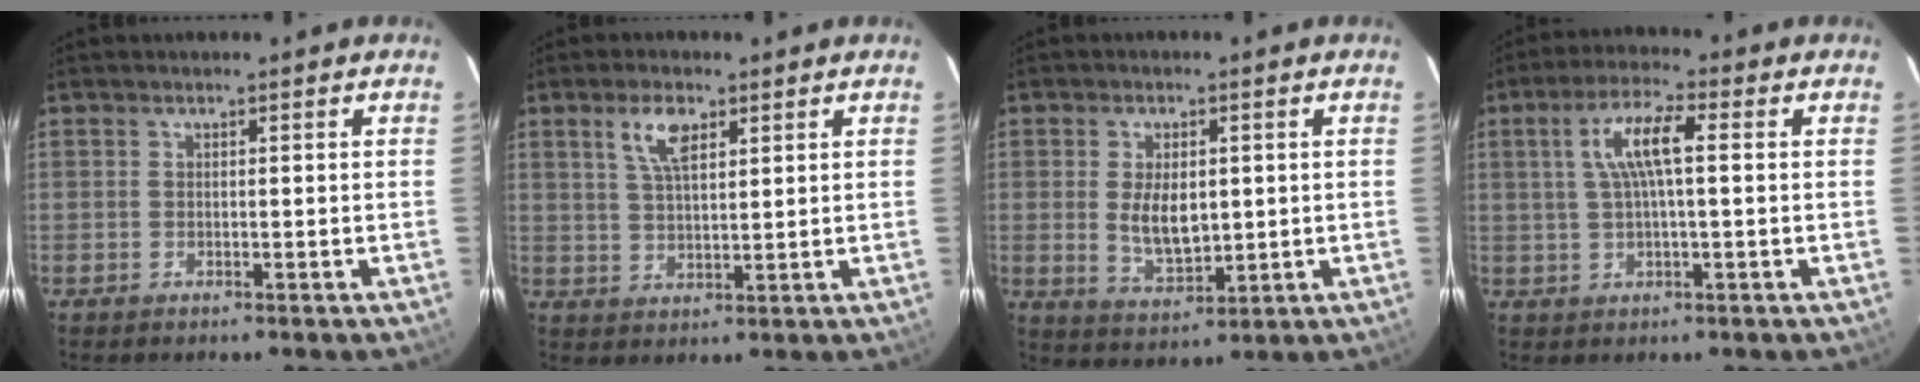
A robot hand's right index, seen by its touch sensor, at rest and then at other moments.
{"total": 5.7, "force": [3.1, 2.4, 4.2], "torque": [-0.079, 0.008, 0.061]}
{"total": 7.5, "force": [0.3, 4.0, 6.3], "torque": [-0.120, -0.007, 0.016]}
{"total": 7.5, "force": [1.4, 1.5, 7.2], "torque": [-0.138, 0.011, 0.028]}